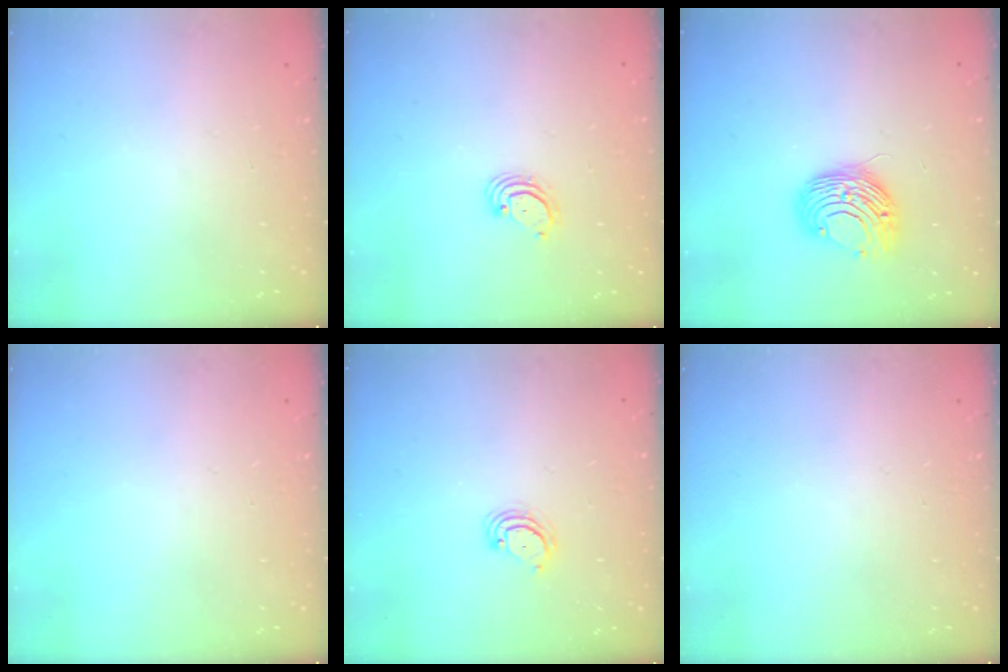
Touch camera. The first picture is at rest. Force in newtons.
{"total": 3.0, "press": 3.0, "slide": 0.3}
{"total": 9.3, "press": 9.3, "slide": 0.3}
{"total": 0.0}
{"total": 4.2, "press": 4.1, "slide": 0.3}
{"total": 0.0}